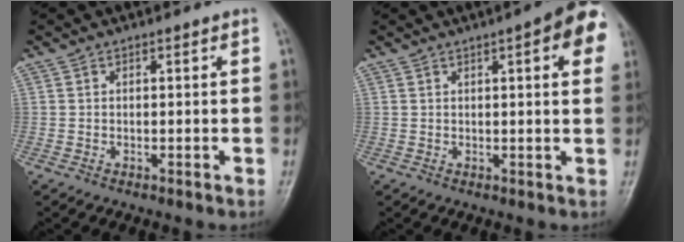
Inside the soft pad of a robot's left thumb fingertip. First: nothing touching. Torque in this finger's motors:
{"motor_torque": [0.20, 0.40, 0.05, -0.37, 0.09]}